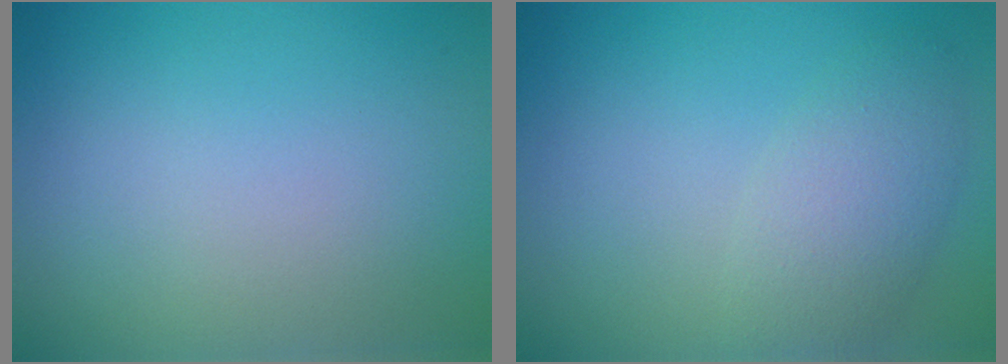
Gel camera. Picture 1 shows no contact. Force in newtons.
{"total": 3.5, "press": 3.5, "slide": 0.2}